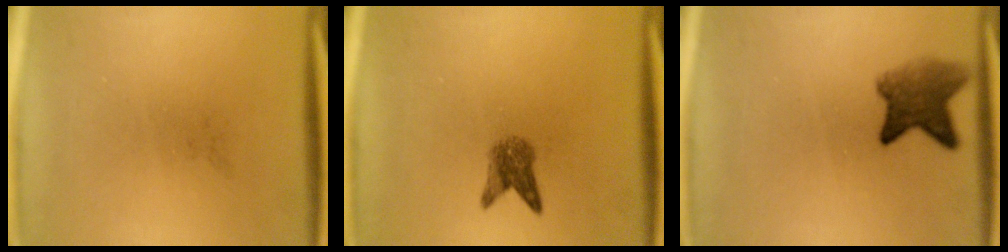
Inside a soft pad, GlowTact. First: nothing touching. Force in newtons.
{"total": 2.9}
{"total": 5.8}